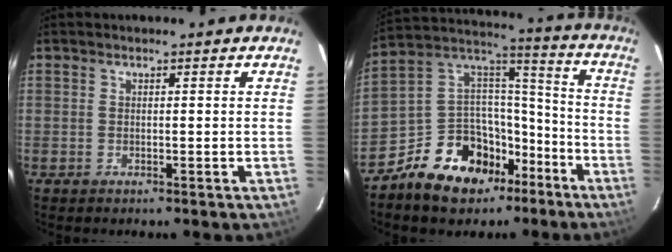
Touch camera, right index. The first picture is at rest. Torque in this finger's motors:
{"motor_torque": [1.11, -1.03, 0.08, 0.00]}